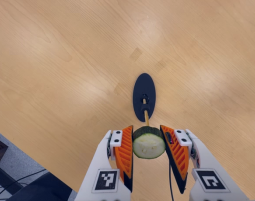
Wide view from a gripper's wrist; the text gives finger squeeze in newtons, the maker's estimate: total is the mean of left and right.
{"total": 11.3, "left": 9.7, "right": 12.9}